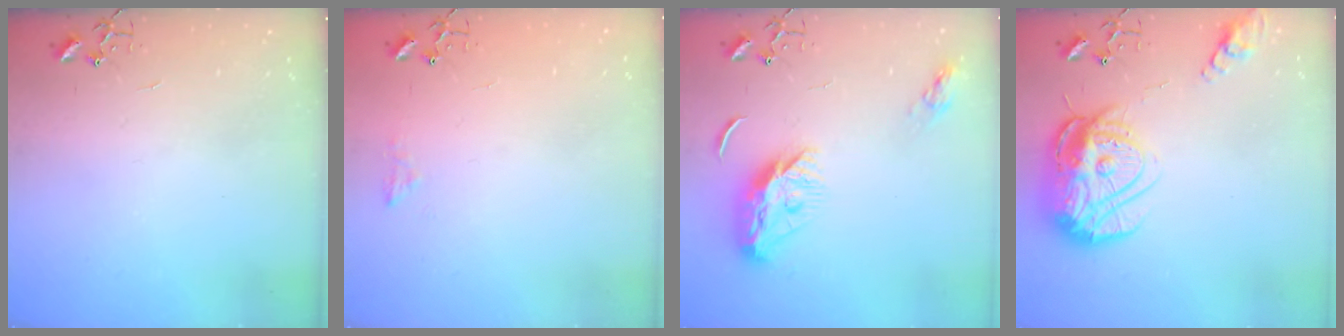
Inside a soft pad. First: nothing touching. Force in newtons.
{"total": 6.9, "press": 6.8, "slide": 0.7}
{"total": 12.7, "press": 12.7, "slide": 0.3}
{"total": 18.8, "press": 18.8, "slide": 1.8}